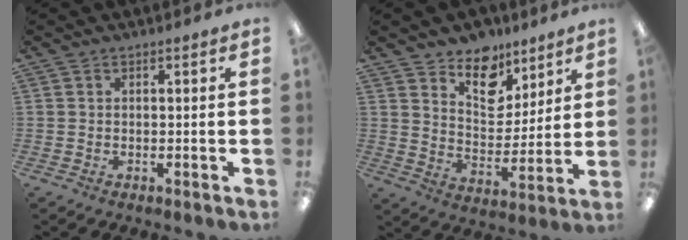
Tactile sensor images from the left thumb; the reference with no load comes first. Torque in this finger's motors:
{"motor_torque": [0.12, 0.19, -0.01, -0.22, 0.03]}